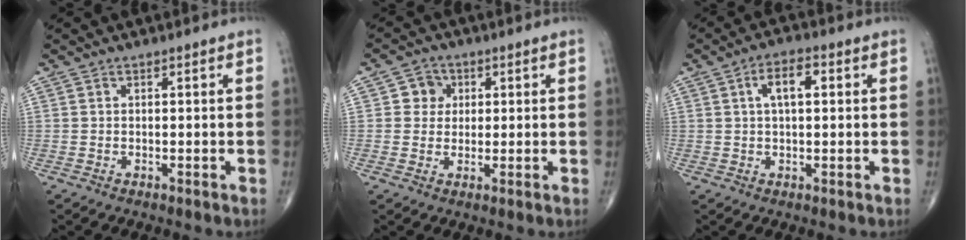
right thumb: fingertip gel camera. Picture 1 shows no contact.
{"total": 4.2, "force": [1.0, 4.0, 1.1], "torque": [0.012, 0.004, 0.007]}
{"total": 5.6, "force": [1.3, 2.5, 4.8], "torque": [-0.082, 0.010, 0.020]}